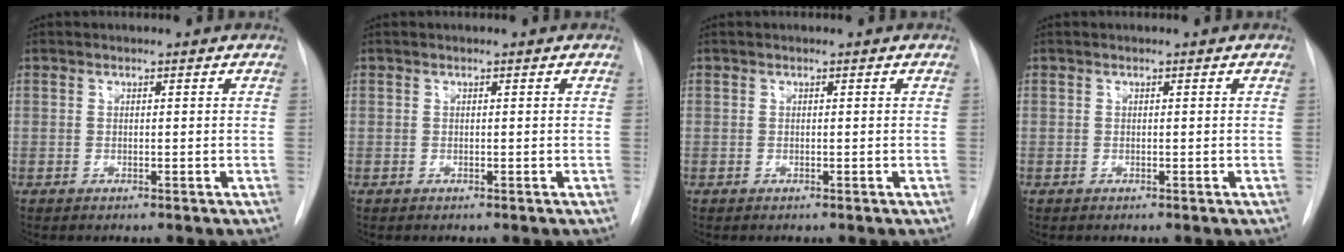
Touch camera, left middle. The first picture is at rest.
{"total": 0.0}
{"total": 0.0}
{"total": 0.0}